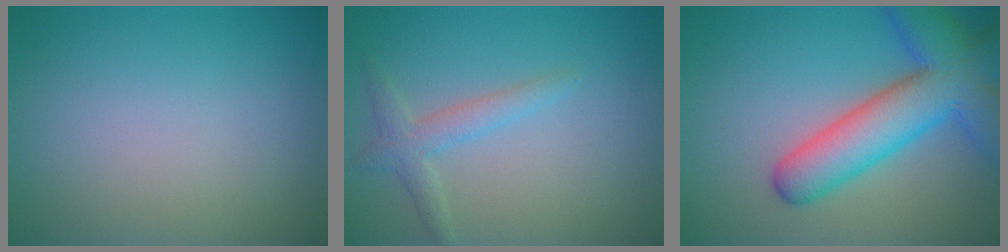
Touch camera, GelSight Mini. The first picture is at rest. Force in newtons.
{"total": 2.2, "press": 2.2, "slide": 0.1}
{"total": 9.1, "press": 9.1, "slide": 0.6}